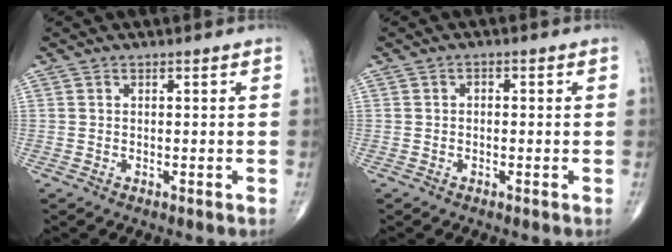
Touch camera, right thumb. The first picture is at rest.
{"total": 1.0, "force": [0.0, 0.7, 0.7], "torque": [-0.005, 0.004, -0.004]}